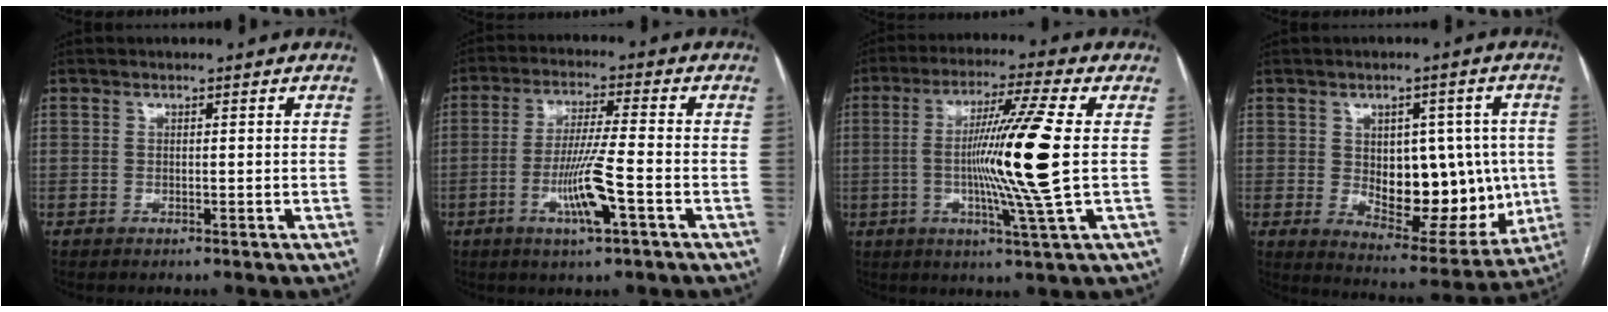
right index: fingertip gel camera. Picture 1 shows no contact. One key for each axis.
{"total": 8.6, "fx": -3.1, "fy": -0.2, "fz": 8.0, "tx": -0.155, "ty": -0.008, "tz": -0.057}
{"total": 14.1, "fx": -0.2, "fy": -2.2, "fz": 13.9, "tx": -0.257, "ty": -0.012, "tz": -0.007}
{"total": 15.5, "fx": -0.1, "fy": 8.4, "fz": 13.0, "tx": -0.175, "ty": 0.004, "tz": 0.025}